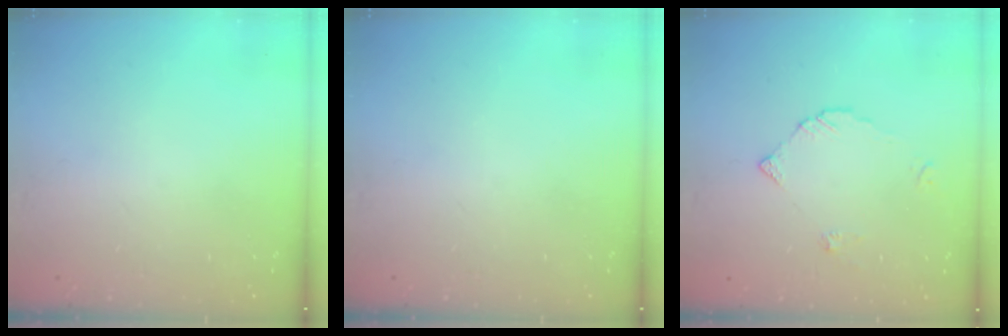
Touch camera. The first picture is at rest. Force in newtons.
{"total": 0.0}
{"total": 3.0, "press": 3.0, "slide": 0.3}